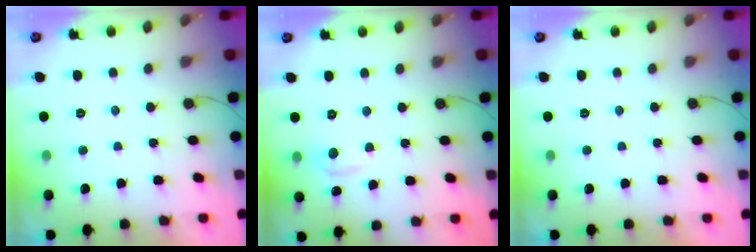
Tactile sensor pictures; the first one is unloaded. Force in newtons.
{"total": 3.4, "press": 3.3, "slide": 0.5}
{"total": 0.0}